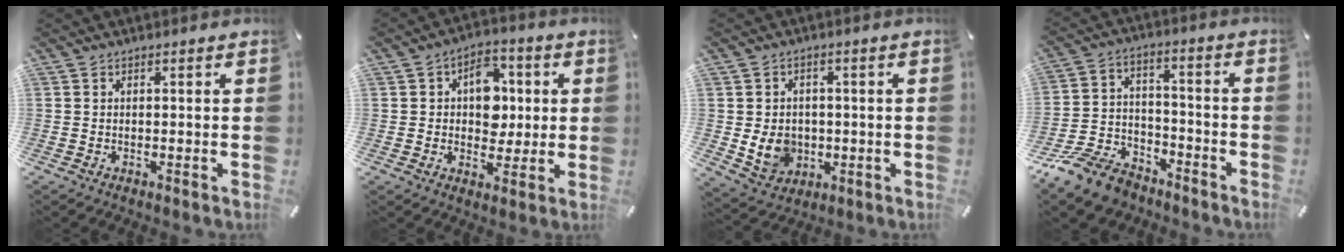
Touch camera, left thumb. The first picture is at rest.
{"total": 9.9, "force": [1.5, 7.8, 5.8], "torque": [-0.069, 0.003, 0.024]}
{"total": 8.3, "force": [-1.0, 7.2, 4.1], "torque": [-0.082, 0.005, -0.017]}
{"total": 12.4, "force": [-9.5, 6.6, 4.5], "torque": [-0.079, 0.059, -0.178]}